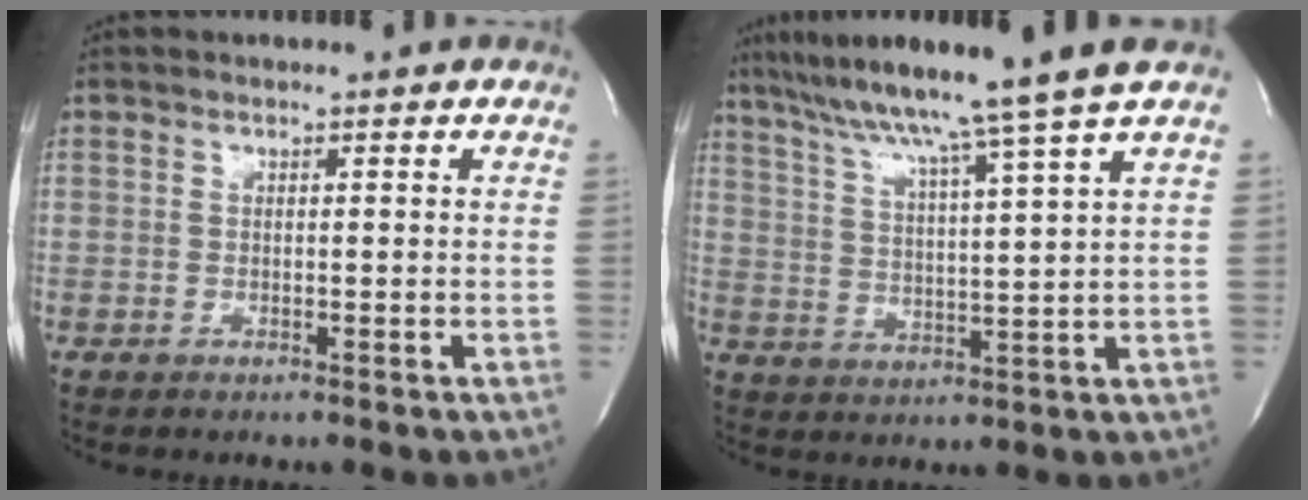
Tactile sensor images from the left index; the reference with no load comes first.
{"total": 13.0, "force": [10.0, -3.1, 7.8], "torque": [-0.129, -0.013, 0.158]}